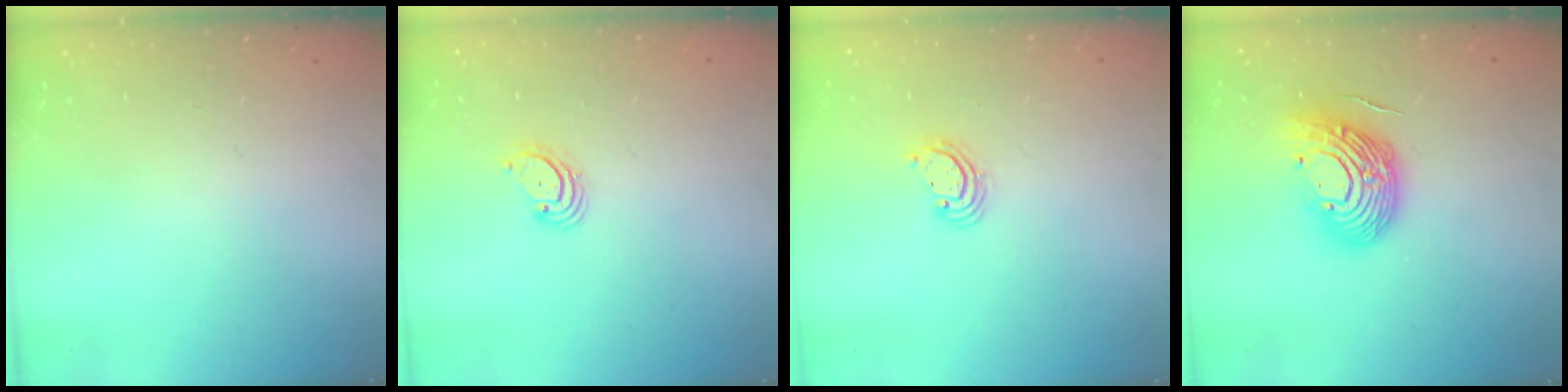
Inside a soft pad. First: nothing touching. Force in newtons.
{"total": 3.1, "press": 3.1, "slide": 0.3}
{"total": 2.8, "press": 2.8, "slide": 0.2}
{"total": 15.1, "press": 15.0, "slide": 1.9}